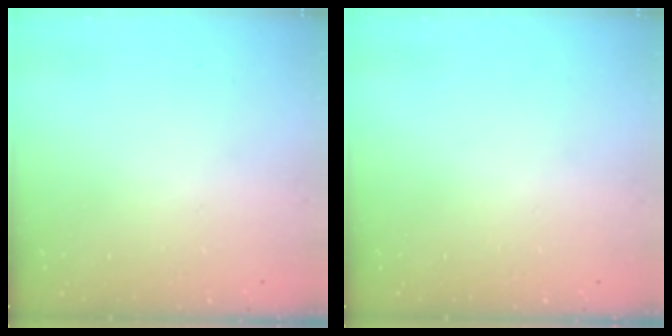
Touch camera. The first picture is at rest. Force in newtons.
{"total": 0.0}